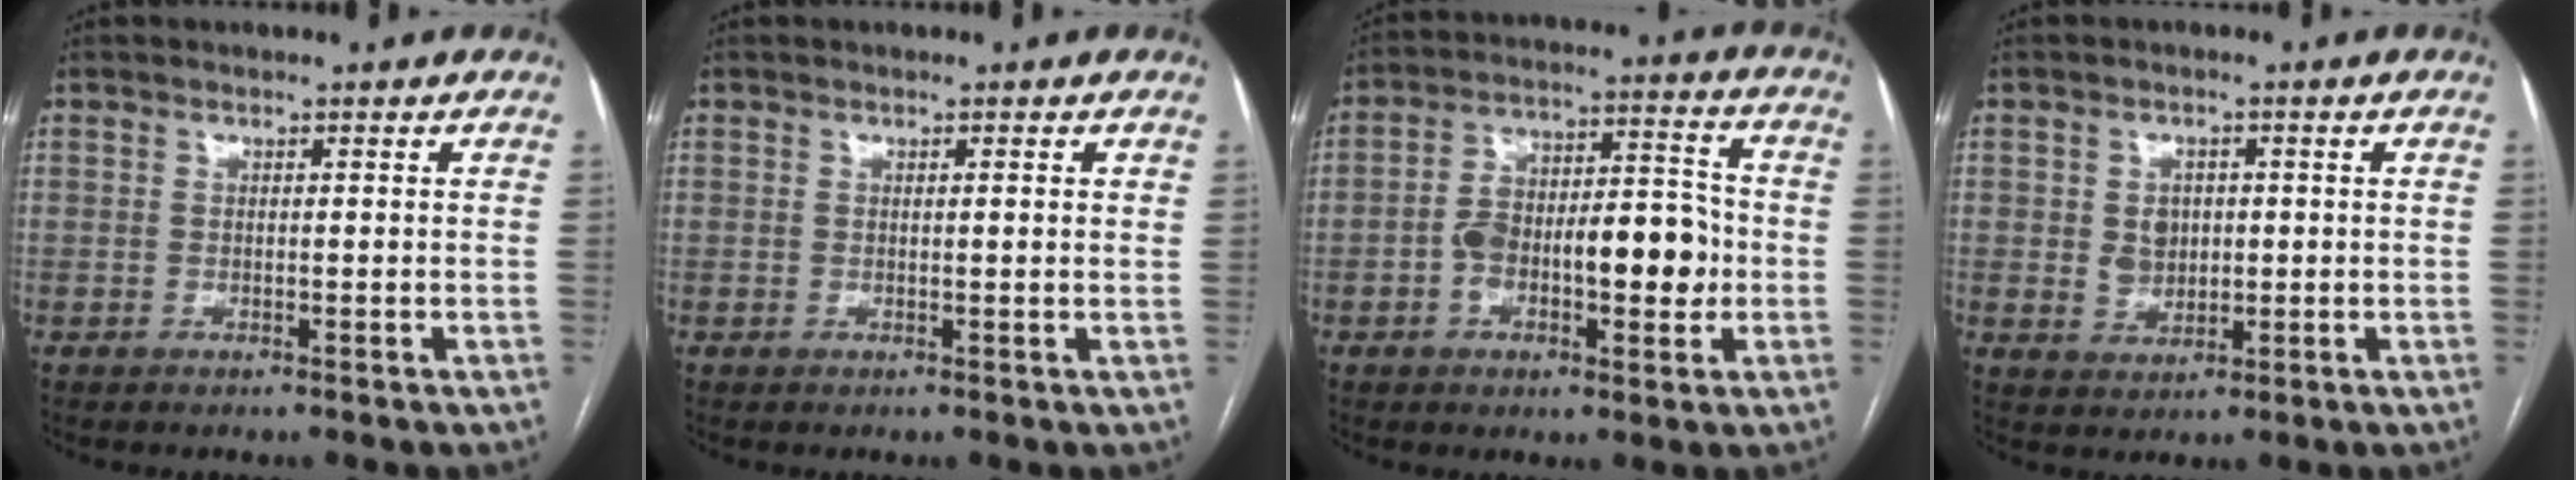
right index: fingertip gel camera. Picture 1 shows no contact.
{"total": 1.1, "force": [0.5, 0.1, 0.9], "torque": [-0.020, 0.004, 0.004]}
{"total": 13.2, "force": [-2.4, 5.1, 12.0], "torque": [-0.192, 0.033, -0.033]}
{"total": 4.2, "force": [0.4, 3.4, 2.4], "torque": [-0.037, 0.007, 0.018]}